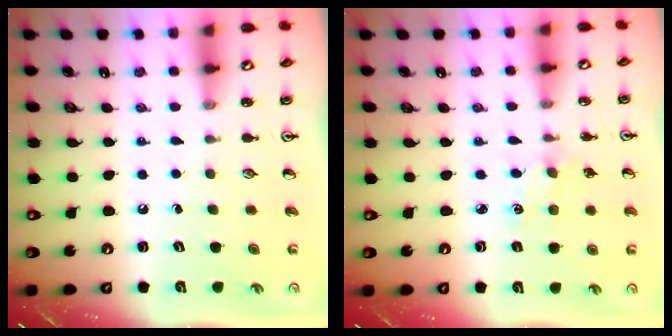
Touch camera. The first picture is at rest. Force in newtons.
{"total": 1.4, "press": 1.3, "slide": 0.3}